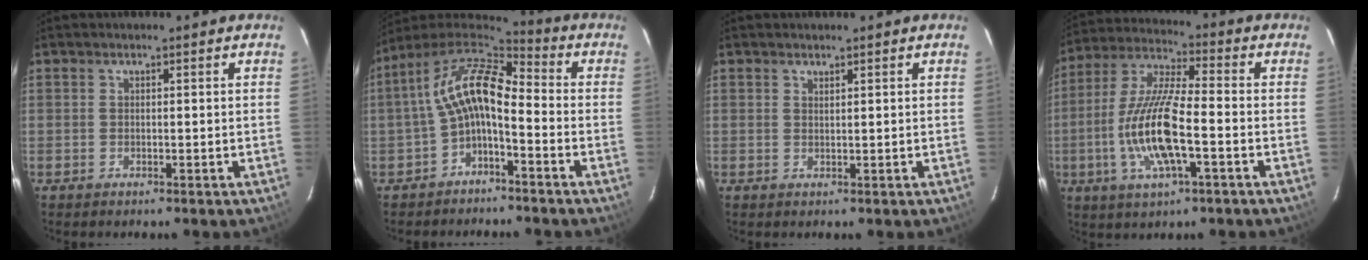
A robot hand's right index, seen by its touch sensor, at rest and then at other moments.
{"total": 11.4, "force": [-2.4, 5.0, 10.0], "torque": [-0.203, 0.021, -0.050]}
{"total": 0.7, "force": [0.7, 0.0, 0.2], "torque": [-0.003, 0.001, 0.014]}
{"total": 14.7, "force": [-3.9, 3.5, 13.7], "torque": [-0.285, -0.004, -0.078]}